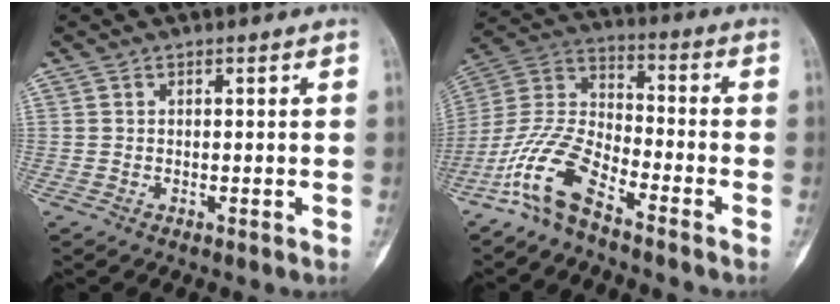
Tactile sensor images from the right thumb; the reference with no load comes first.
{"total": 12.0, "force": [-8.1, 4.2, 7.9], "torque": [-0.175, 0.060, -0.170]}